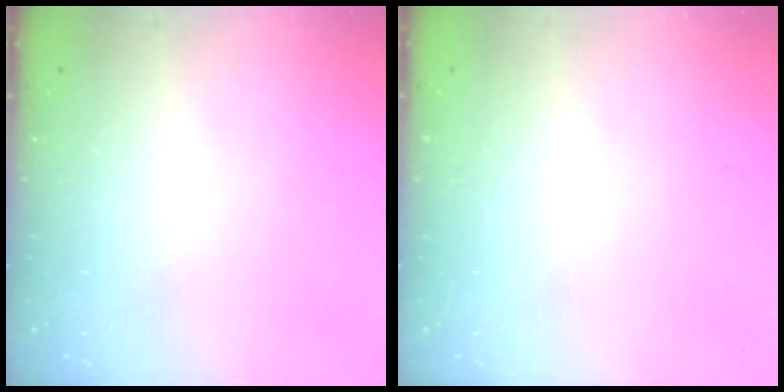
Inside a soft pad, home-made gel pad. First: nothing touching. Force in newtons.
{"total": 2.5, "press": 2.5, "slide": 0.2}